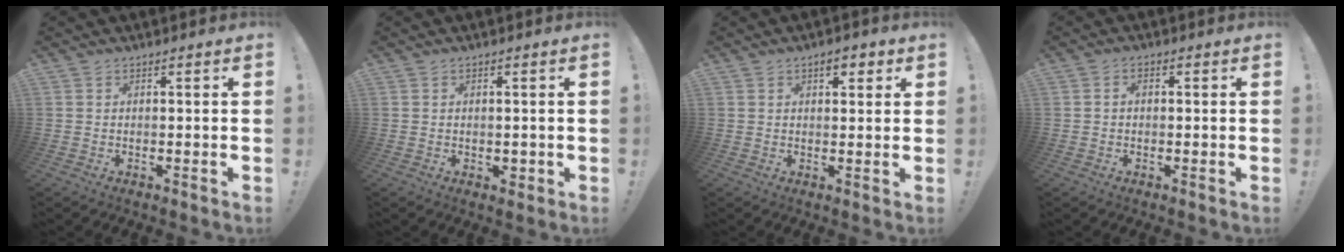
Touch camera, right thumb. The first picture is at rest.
{"total": 1.6, "force": [0.2, 1.4, 0.8], "torque": [-0.006, -0.001, 0.003]}
{"total": 3.9, "force": [2.1, 2.1, 2.4], "torque": [-0.029, -0.006, 0.033]}
{"total": 1.5, "force": [-0.4, 0.9, 1.2], "torque": [-0.017, 0.003, -0.008]}